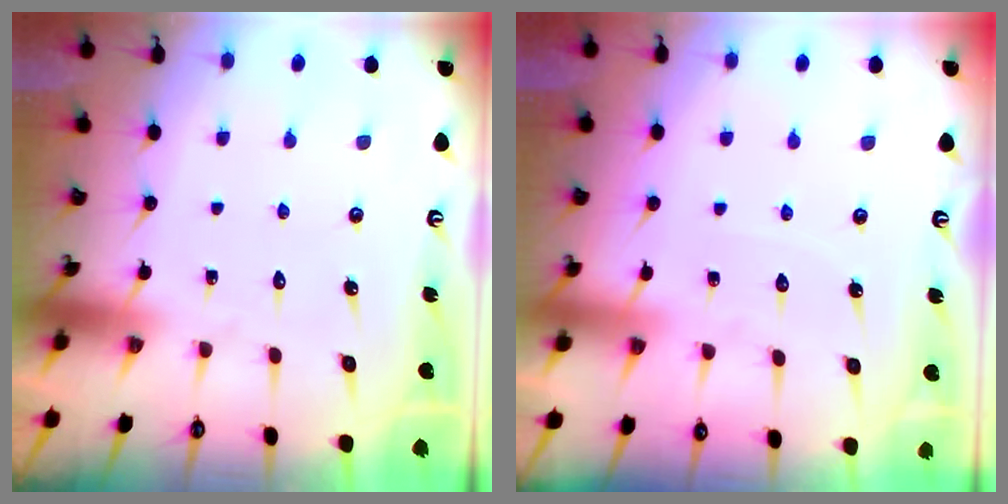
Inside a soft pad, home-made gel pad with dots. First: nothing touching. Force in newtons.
{"total": 2.4, "press": 2.3, "slide": 0.4}